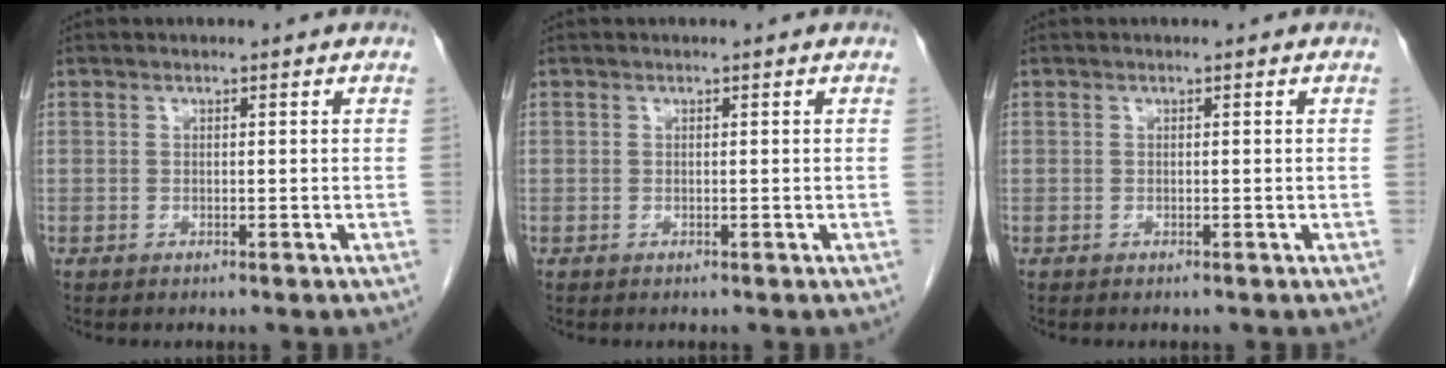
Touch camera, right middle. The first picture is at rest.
{"total": 0.0}
{"total": 0.0}